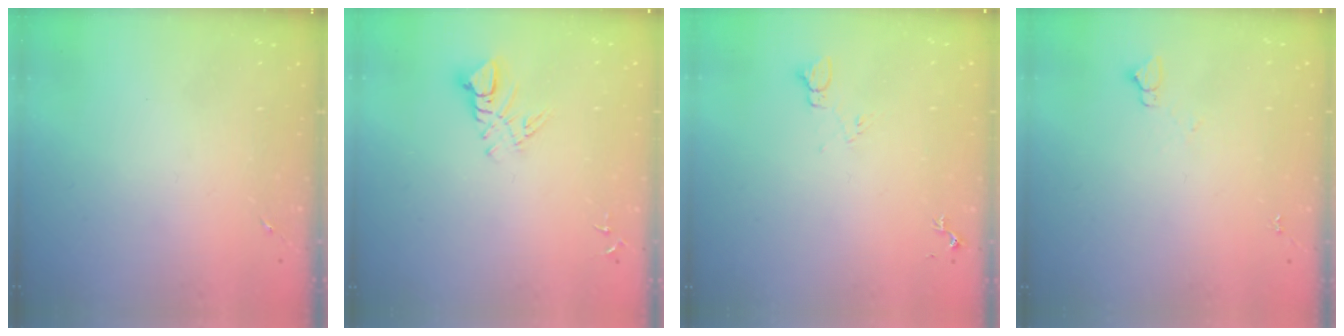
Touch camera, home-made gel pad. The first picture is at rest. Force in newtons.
{"total": 7.1, "press": 7.1, "slide": 0.7}
{"total": 4.6, "press": 4.6, "slide": 0.6}
{"total": 3.1, "press": 3.1, "slide": 0.3}